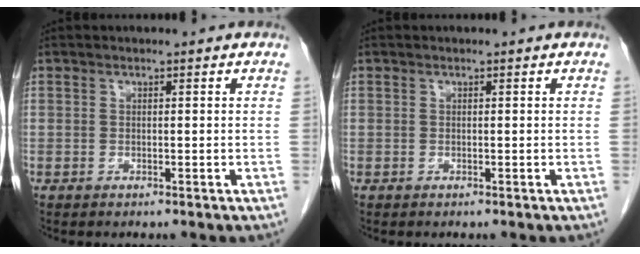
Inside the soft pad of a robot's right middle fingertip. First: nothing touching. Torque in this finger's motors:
{"motor_torque": [0.00, 0.00, 0.00, -0.01]}